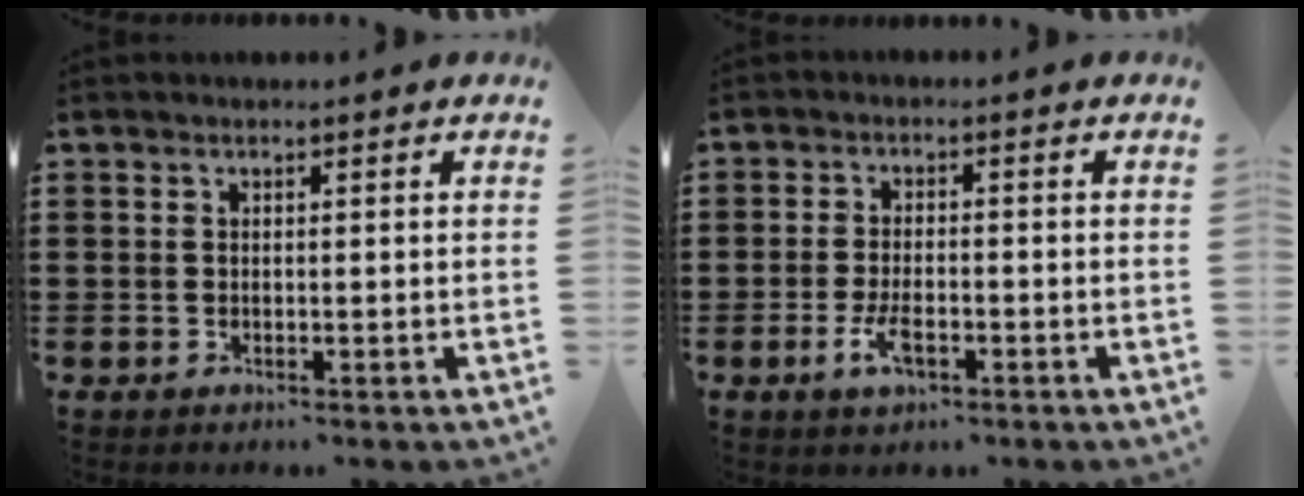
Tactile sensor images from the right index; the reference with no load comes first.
{"total": 4.1, "force": [-1.7, 1.7, 3.4], "torque": [-0.077, -0.005, -0.036]}